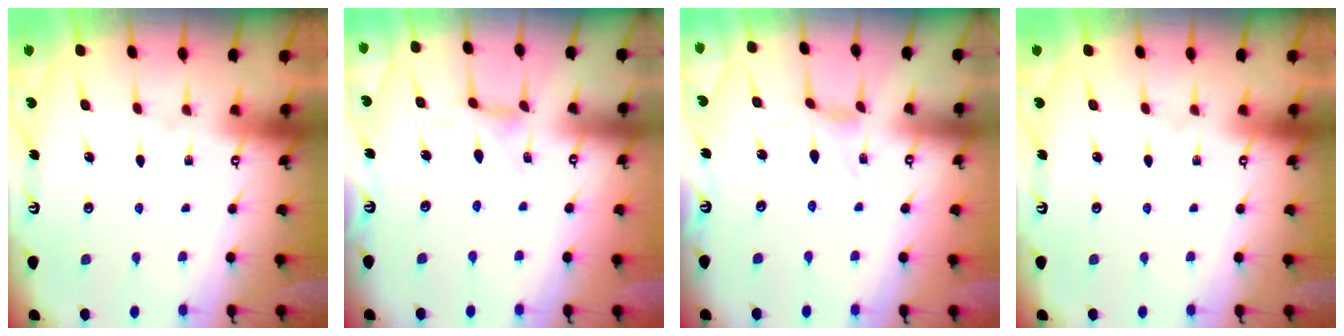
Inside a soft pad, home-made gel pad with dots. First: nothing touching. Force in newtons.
{"total": 0.7, "press": 0.6, "slide": 0.4}
{"total": 0.0}
{"total": 0.0}